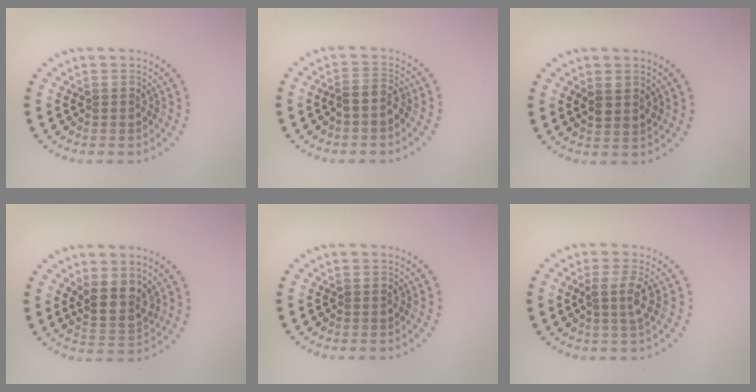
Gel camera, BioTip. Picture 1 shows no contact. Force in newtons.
{"total": 1.8, "press": 1.6, "slide": 1.0}
{"total": 1.7, "press": 1.5, "slide": 0.7}
{"total": 3.2, "press": 2.7, "slide": 1.8}
{"total": 0.0}
{"total": 2.1, "press": 1.6, "slide": 1.3}